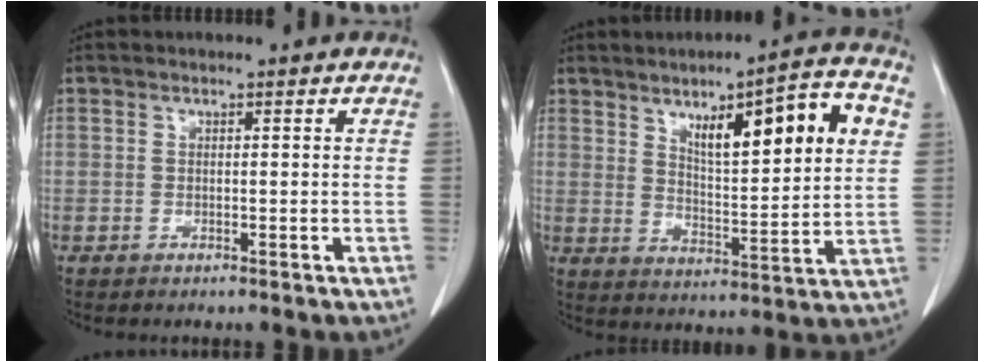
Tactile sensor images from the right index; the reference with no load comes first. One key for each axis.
{"total": 14.7, "fx": 5.9, "fy": 2.5, "fz": 13.2, "tx": -0.196, "ty": 0.012, "tz": 0.092}